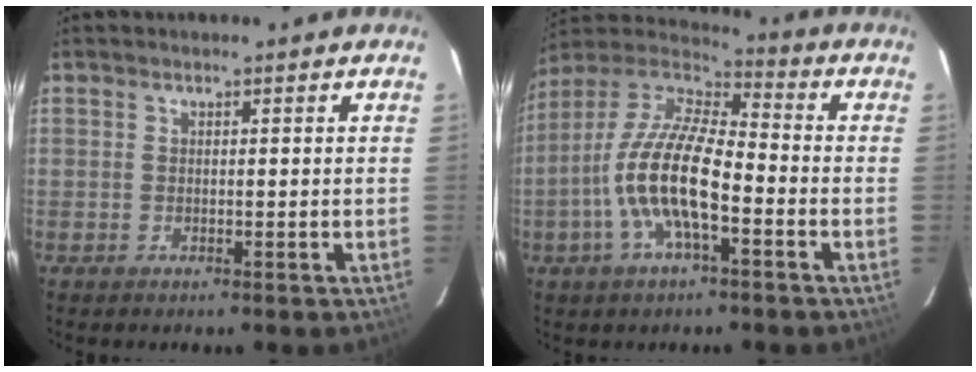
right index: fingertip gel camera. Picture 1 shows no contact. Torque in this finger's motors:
{"motor_torque": [1.96, -0.18, 1.05, 0.21]}